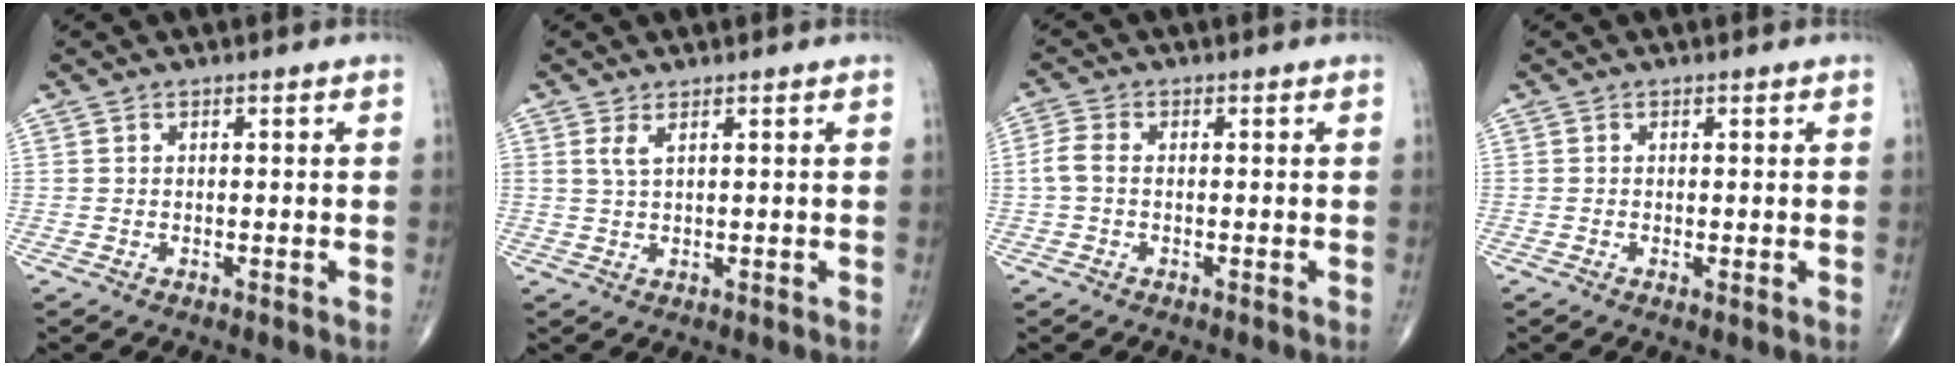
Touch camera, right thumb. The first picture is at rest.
{"total": 1.9, "force": [1.0, 0.4, 1.5], "torque": [-0.038, -0.002, 0.025]}
{"total": 2.9, "force": [-0.3, 1.8, 2.3], "torque": [-0.054, 0.006, -0.013]}
{"total": 0.7, "force": [0.0, 0.1, 0.7], "torque": [-0.016, -0.003, -0.003]}